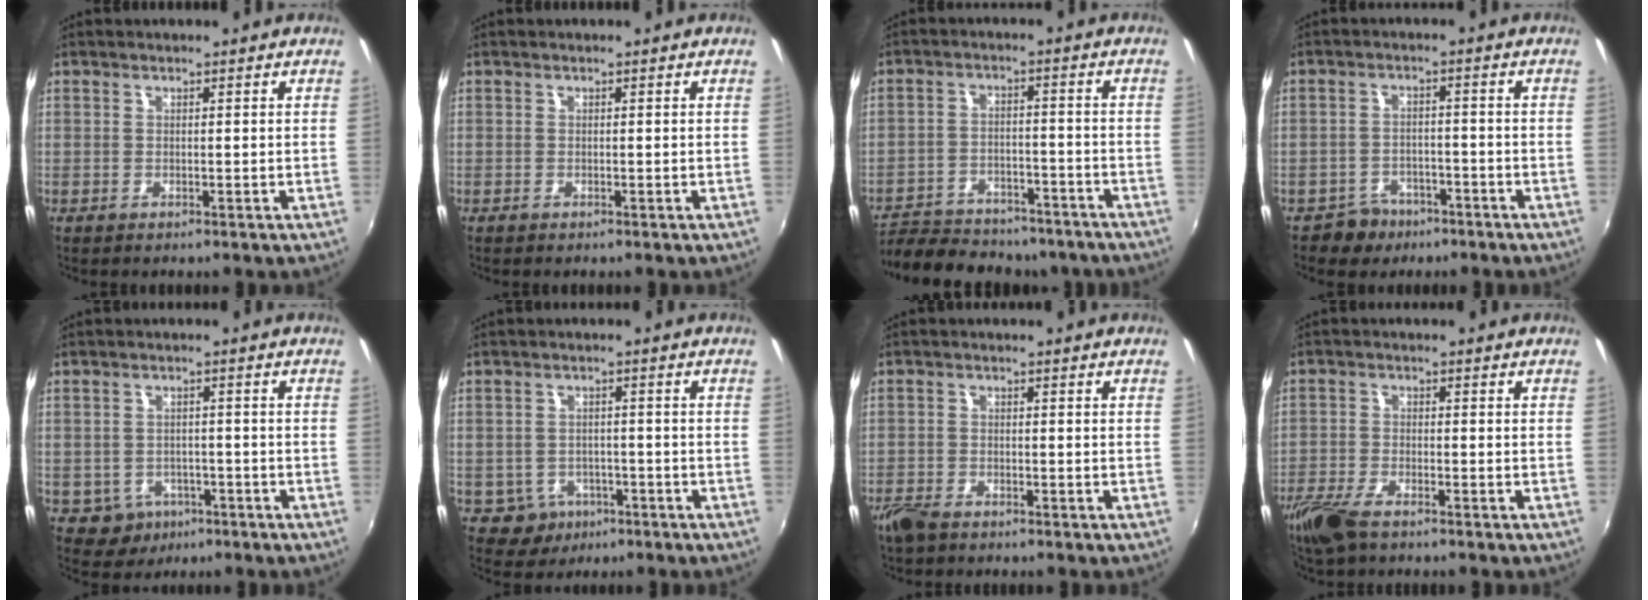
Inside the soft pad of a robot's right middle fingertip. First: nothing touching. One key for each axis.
{"total": 0.0}
{"total": 19.7, "fx": -16.4, "fy": 7.5, "fz": 8.0, "tx": -0.172, "ty": -0.003, "tz": -0.224}
{"total": 5.4, "fx": -3.8, "fy": 3.7, "fz": 0.8, "tx": -0.031, "ty": 0.011, "tz": -0.056}
{"total": 5.3, "fx": -2.7, "fy": 4.4, "fz": 1.2, "tx": -0.037, "ty": 0.003, "tz": -0.030}
{"total": 5.2, "fx": -2.7, "fy": 4.3, "fz": 1.0, "tx": -0.034, "ty": 0.006, "tz": -0.031}
{"total": 4.1, "fx": -3.3, "fy": 1.6, "fz": 1.7, "tx": -0.050, "ty": -0.011, "tz": -0.069}
{"total": 7.2, "fx": -5.4, "fy": 2.2, "fz": 4.2, "tx": -0.114, "ty": -0.019, "tz": -0.110}